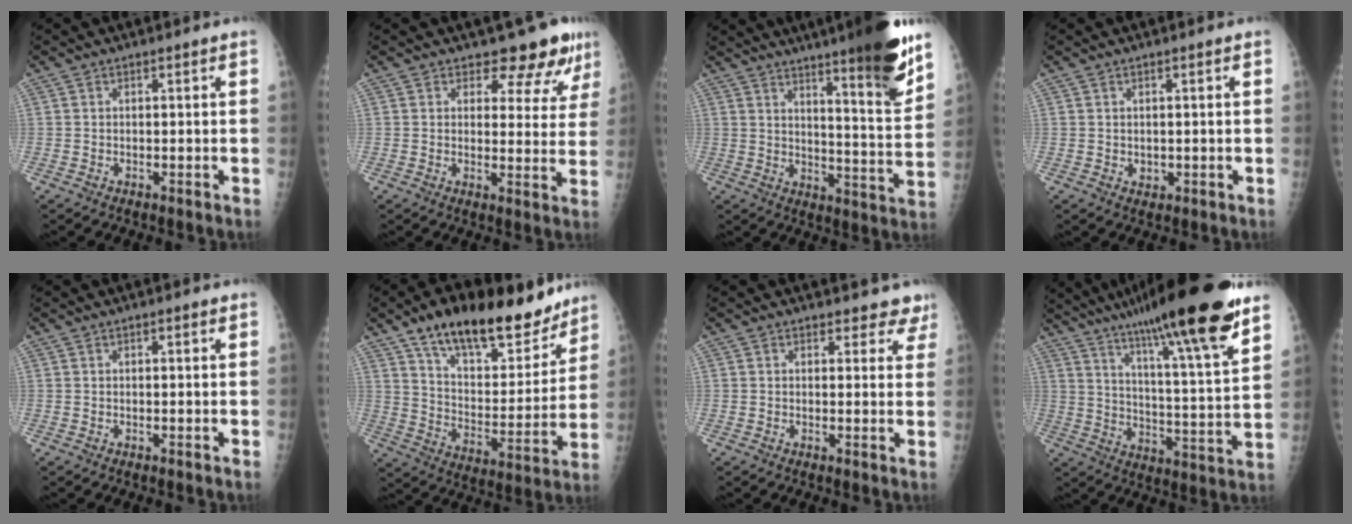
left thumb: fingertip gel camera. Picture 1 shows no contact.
{"total": 8.8, "force": [7.2, 4.0, 3.2], "torque": [-0.001, -0.044, 0.076]}
{"total": 18.2, "force": [12.2, 1.8, 13.3], "torque": [-0.163, -0.072, 0.173]}
{"total": 1.5, "force": [0.0, 1.2, 1.0], "torque": [-0.007, -0.001, 0.004]}
{"total": 1.0, "force": [0.4, 0.2, 0.9], "torque": [-0.016, 0.001, 0.005]}
{"total": 23.3, "force": [16.7, 9.6, 13.0], "torque": [-0.159, -0.069, 0.269]}
{"total": 4.7, "force": [4.1, 2.3, 0.4], "torque": [0.037, -0.020, 0.029]}
{"total": 25.6, "force": [17.6, 2.7, 18.5], "torque": [-0.279, -0.054, 0.272]}